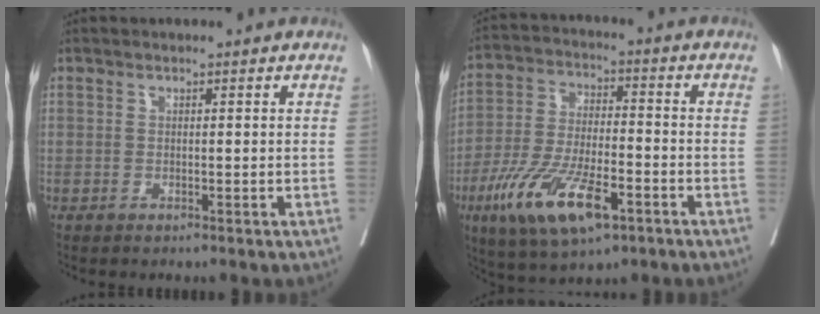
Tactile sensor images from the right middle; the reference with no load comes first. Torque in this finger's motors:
{"motor_torque": [1.55, -0.59, 0.96, 0.18]}